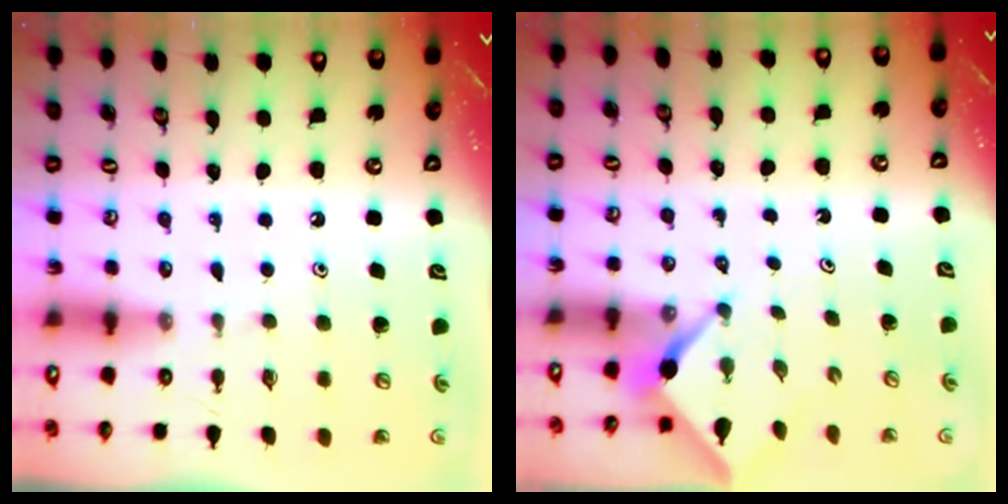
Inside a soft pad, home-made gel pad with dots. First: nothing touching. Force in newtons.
{"total": 2.5, "press": 2.5, "slide": 0.3}